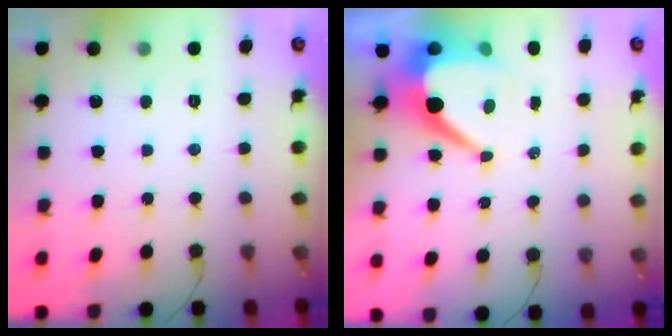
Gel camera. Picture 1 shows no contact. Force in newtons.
{"total": 10.8, "press": 10.8, "slide": 0.9}